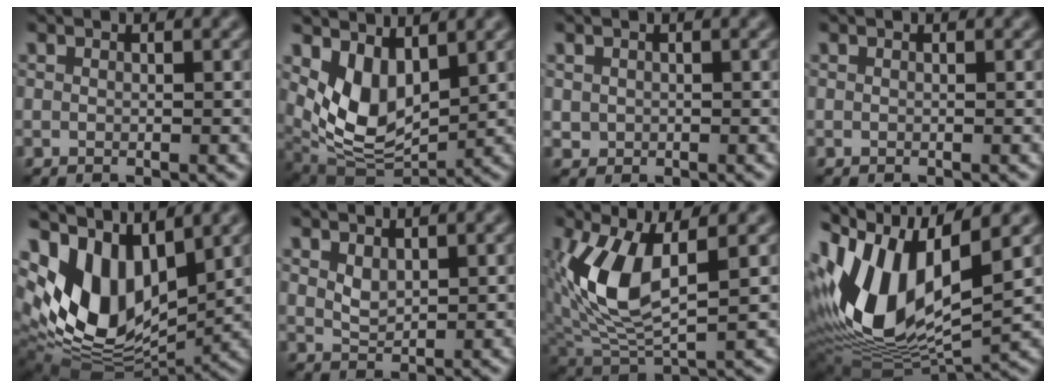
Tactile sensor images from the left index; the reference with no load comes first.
{"total": 5.9, "force": [2.1, 3.3, 4.4], "torque": [-0.099, -0.025, 0.039]}
{"total": 0.7, "force": [0.1, 0.7, 0.1], "torque": [-0.003, -0.004, 0.004]}
{"total": 0.0}
{"total": 11.1, "force": [3.4, 7.0, 7.9], "torque": [-0.172, -0.008, 0.065]}
{"total": 1.4, "force": [0.8, 0.7, 0.9], "torque": [-0.021, -0.005, 0.017]}
{"total": 7.6, "force": [1.4, 3.7, 6.5], "torque": [-0.150, -0.013, 0.030]}
{"total": 13.2, "force": [1.8, 6.9, 11.1], "torque": [-0.240, -0.005, 0.023]}